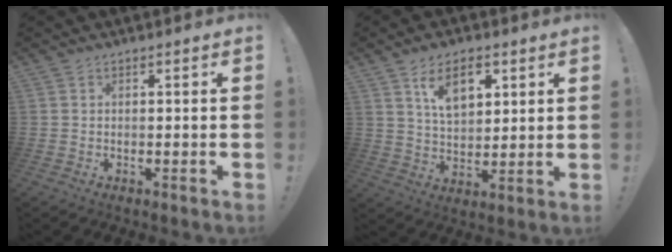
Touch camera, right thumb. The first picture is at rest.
{"total": 10.7, "force": [5.6, 5.9, 6.9], "torque": [-0.102, -0.018, 0.102]}